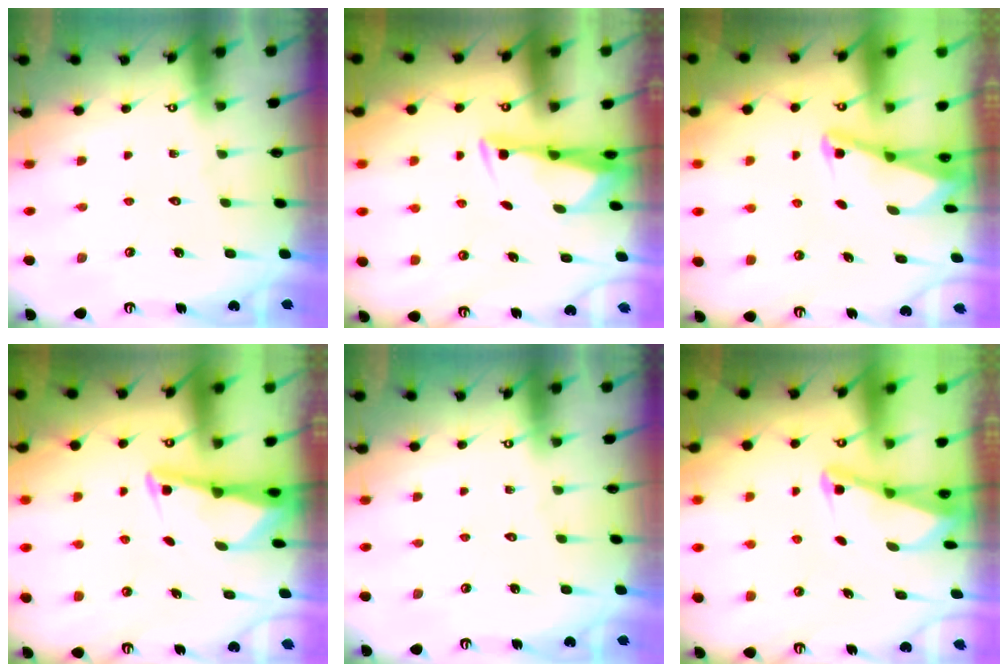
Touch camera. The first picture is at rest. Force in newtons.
{"total": 3.4, "press": 3.3, "slide": 1.0}
{"total": 2.0, "press": 2.0, "slide": 0.4}
{"total": 2.9, "press": 2.9, "slide": 0.3}
{"total": 0.0}
{"total": 2.0, "press": 2.0, "slide": 0.4}